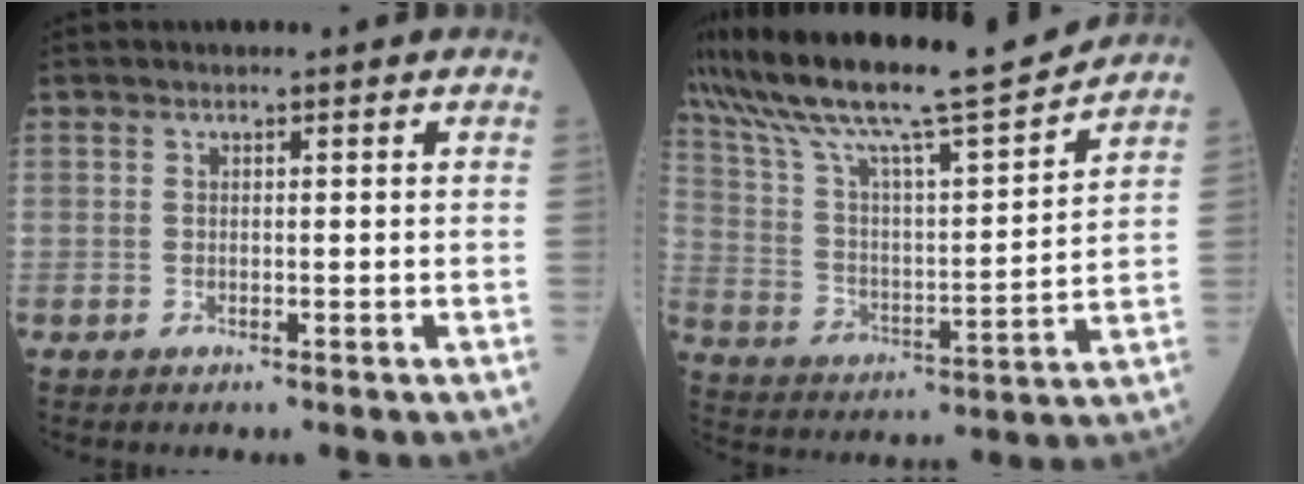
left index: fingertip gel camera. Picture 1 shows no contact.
{"total": 19.3, "force": [17.2, 0.4, 8.7], "torque": [-0.167, -0.005, 0.287]}